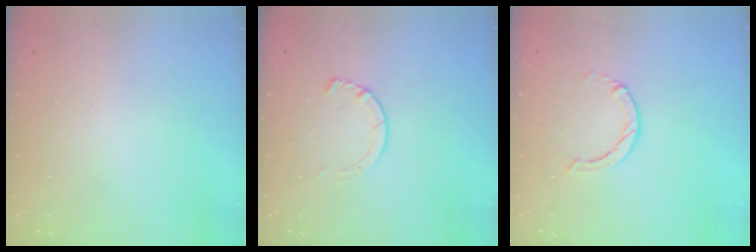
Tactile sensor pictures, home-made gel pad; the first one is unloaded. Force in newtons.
{"total": 3.6, "press": 3.6, "slide": 0.5}
{"total": 1.0, "press": 0.9, "slide": 0.3}